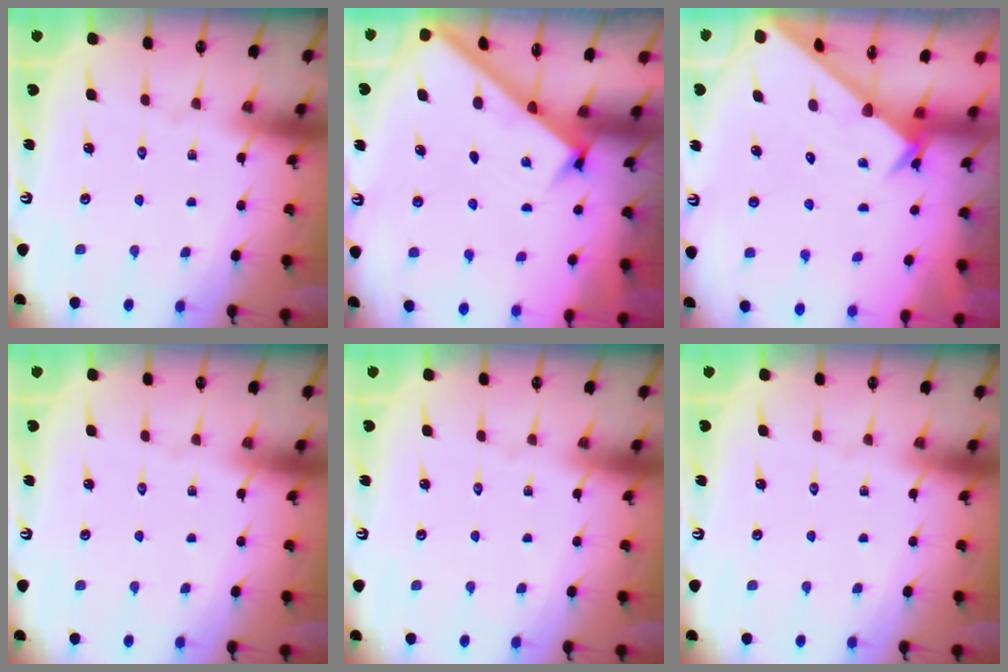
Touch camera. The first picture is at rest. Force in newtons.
{"total": 2.6, "press": 2.6, "slide": 0.3}
{"total": 2.6, "press": 2.6, "slide": 0.2}
{"total": 0.0}
{"total": 0.0}
{"total": 0.0}